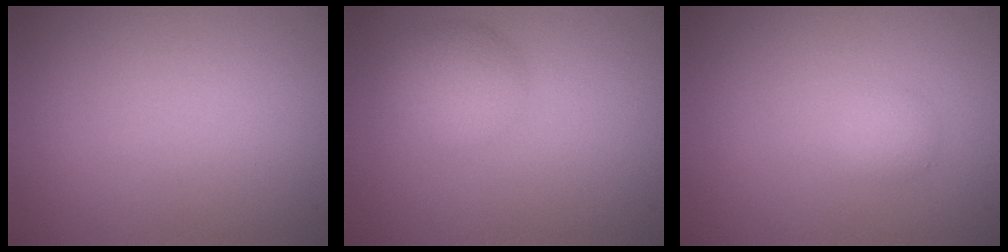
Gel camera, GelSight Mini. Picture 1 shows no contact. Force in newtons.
{"total": 3.0, "press": 3.0, "slide": 0.0}
{"total": 1.1, "press": 1.1, "slide": 0.0}